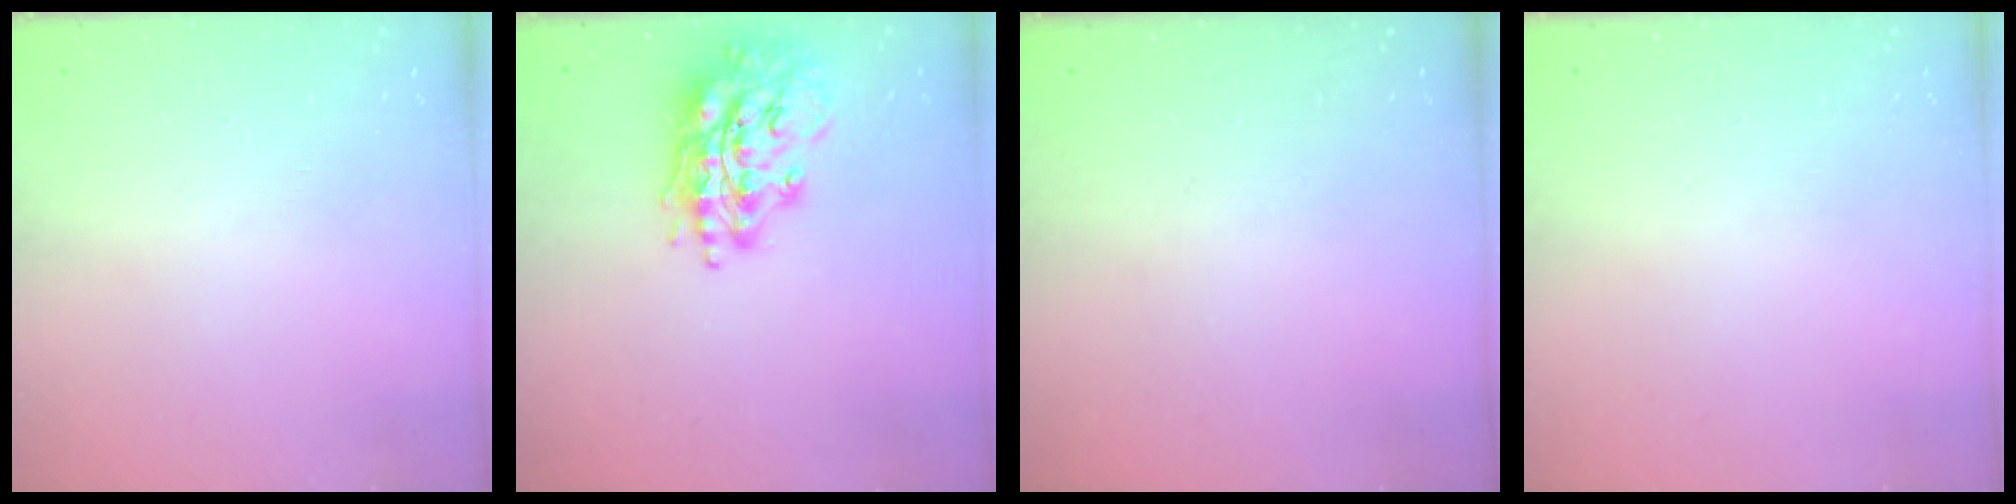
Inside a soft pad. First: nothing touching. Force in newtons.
{"total": 16.5, "press": 16.4, "slide": 1.9}
{"total": 0.0}
{"total": 0.0}